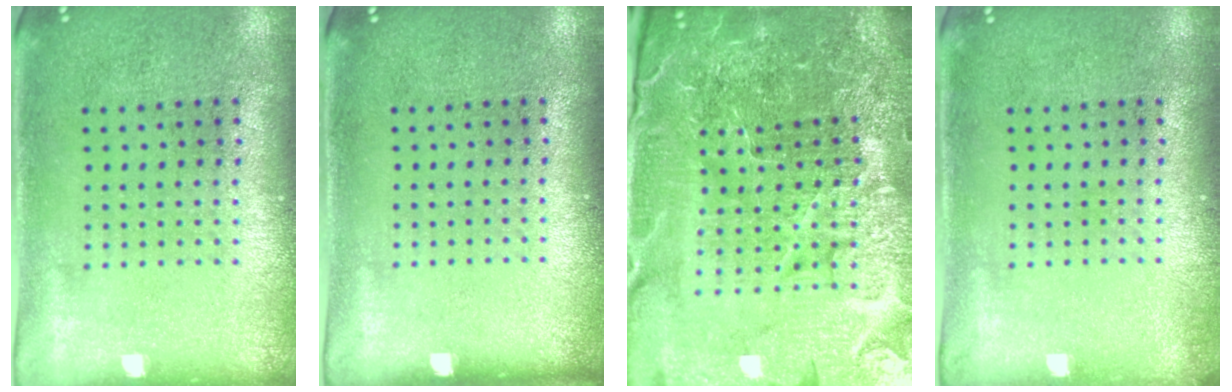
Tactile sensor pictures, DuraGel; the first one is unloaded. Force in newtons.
{"total": 0.0}
{"total": 6.7, "press": 5.9, "slide": 3.2}
{"total": 0.6, "press": 0.6, "slide": 0.1}